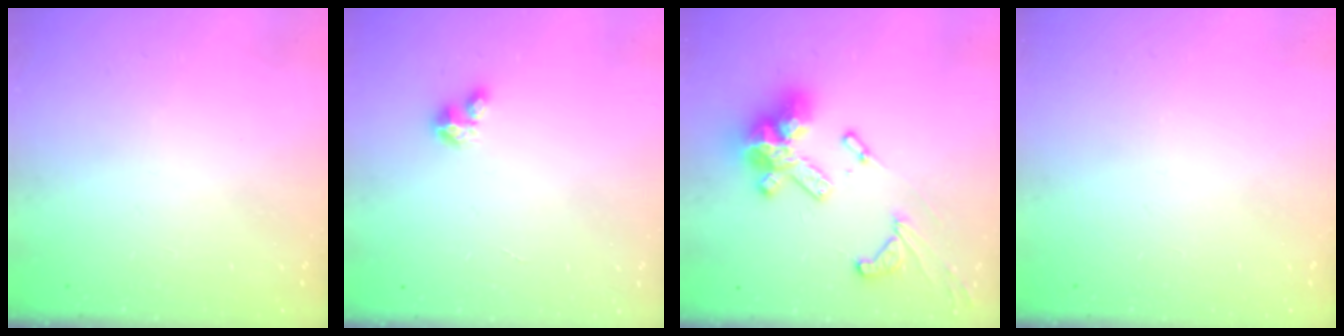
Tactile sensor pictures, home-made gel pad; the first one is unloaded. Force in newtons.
{"total": 2.8, "press": 2.8, "slide": 0.2}
{"total": 18.7, "press": 18.6, "slide": 1.9}
{"total": 0.0}